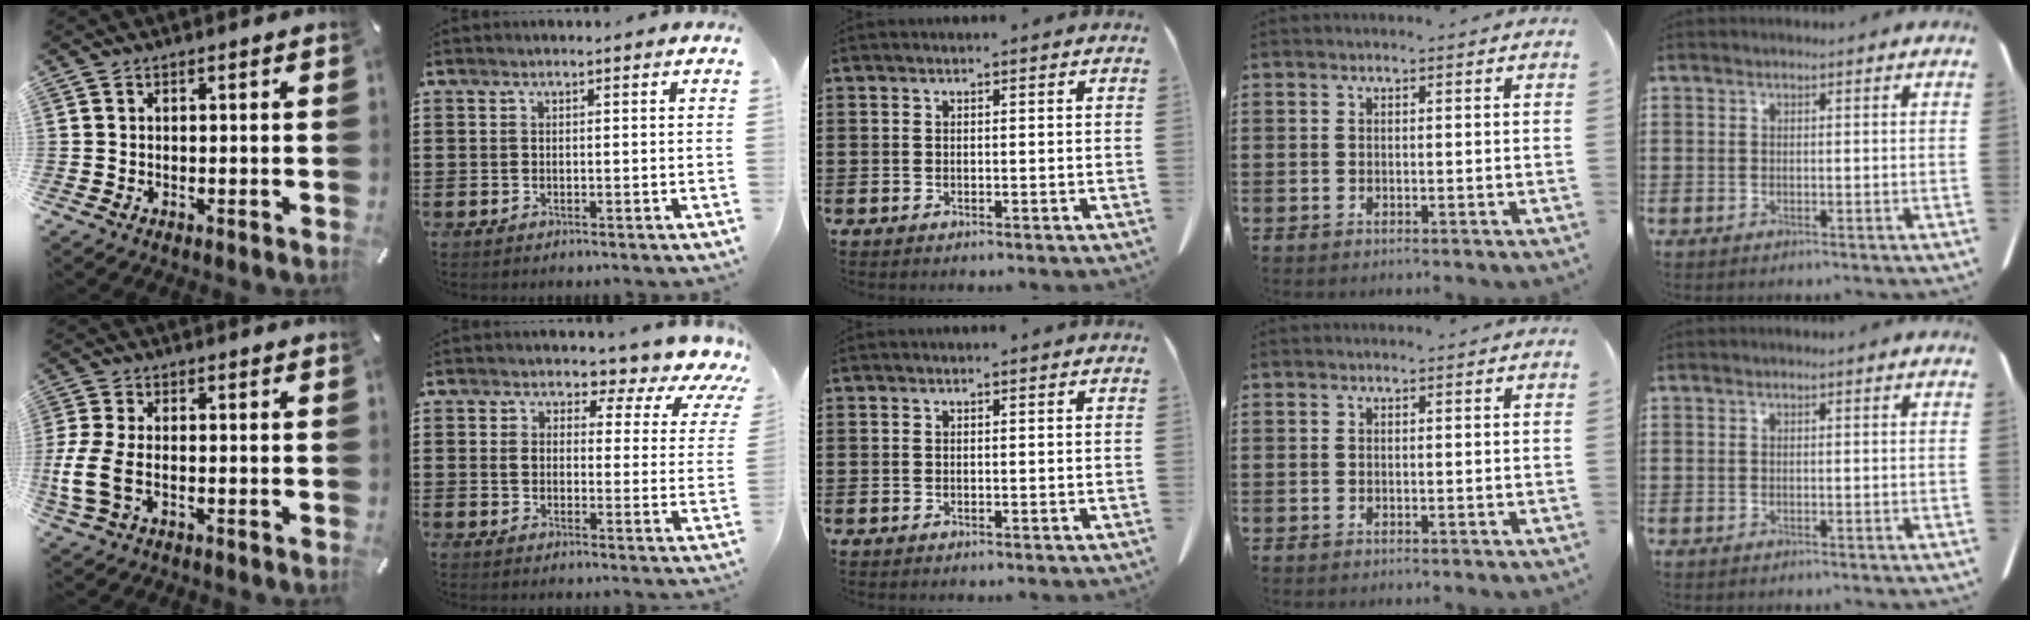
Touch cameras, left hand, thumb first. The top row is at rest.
{"thumb": {"total": 8.0, "force": [-1.7, 4.2, 6.5], "torque": [-0.144, -0.005, -0.029]}, "index": {"total": 4.0, "force": [2.8, 2.1, 1.9], "torque": [-0.047, -0.024, 0.035]}}